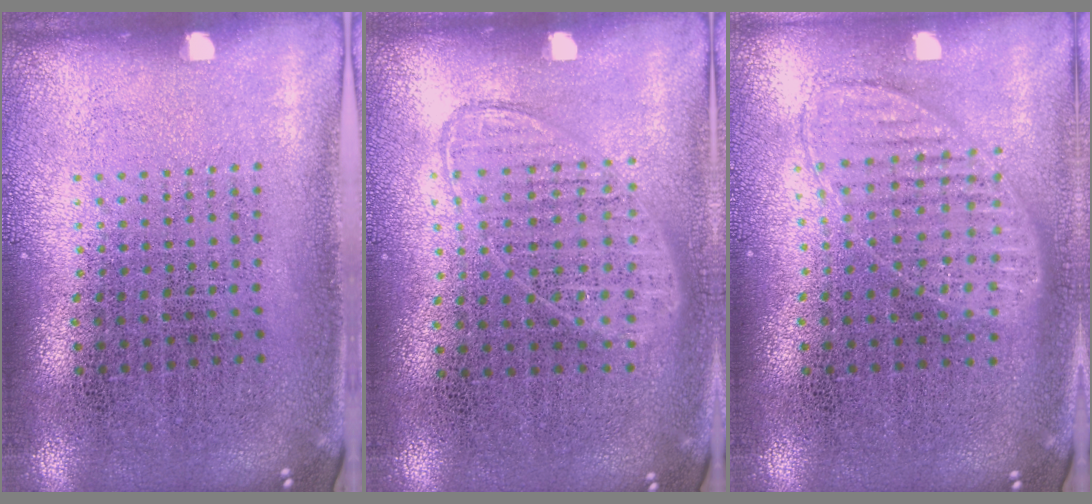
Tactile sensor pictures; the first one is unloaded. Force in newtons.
{"total": 0.9, "press": 0.9, "slide": 0.3}
{"total": 0.9, "press": 0.9, "slide": 0.1}